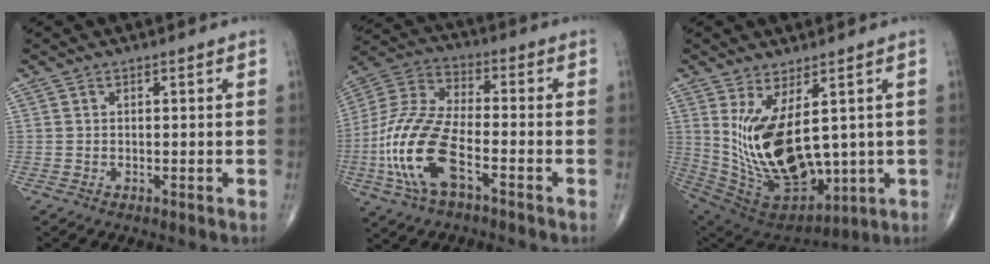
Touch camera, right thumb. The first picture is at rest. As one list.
[{"total": 17.0, "force": [-6.0, 7.4, 14.1], "torque": [-0.313, 0.026, -0.116]}, {"total": 19.3, "force": [2.0, 9.9, 16.4], "torque": [-0.292, -0.030, 0.074]}]